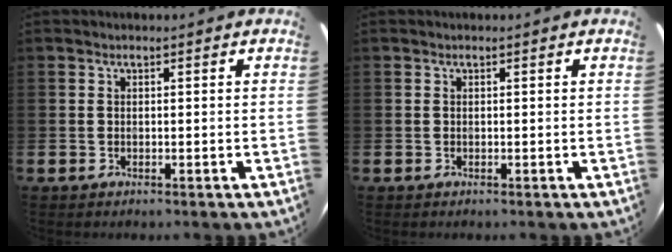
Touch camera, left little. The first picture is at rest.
{"total": 0.0}